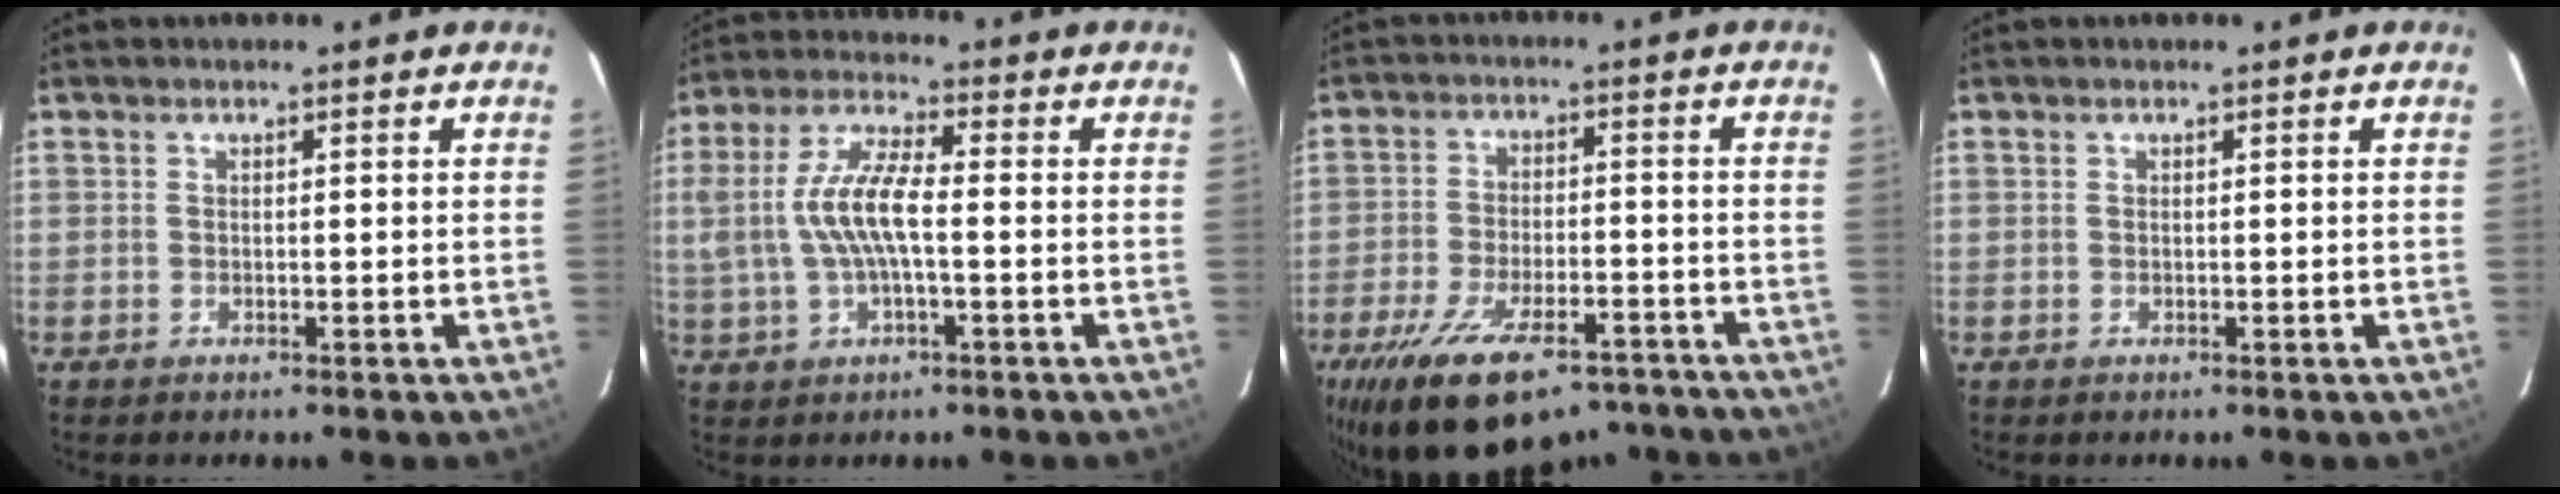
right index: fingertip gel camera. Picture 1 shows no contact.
{"total": 10.6, "force": [-0.6, 3.4, 10.0], "torque": [-0.203, 0.007, -0.008]}
{"total": 21.5, "force": [-15.8, 8.6, 11.7], "torque": [-0.234, -0.029, -0.235]}
{"total": 0.0}